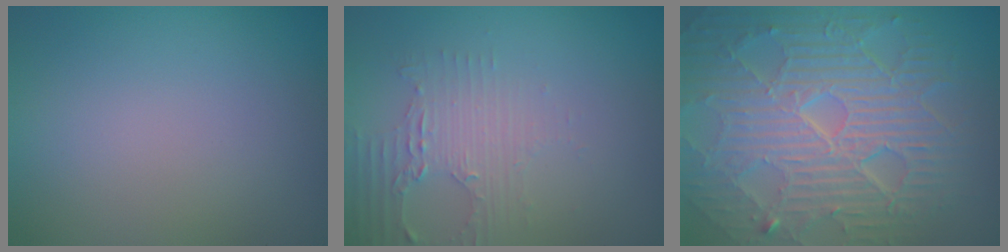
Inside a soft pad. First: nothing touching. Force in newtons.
{"total": 2.7, "press": 2.4, "slide": 1.3}
{"total": 10.4, "press": 6.7, "slide": 8.0}